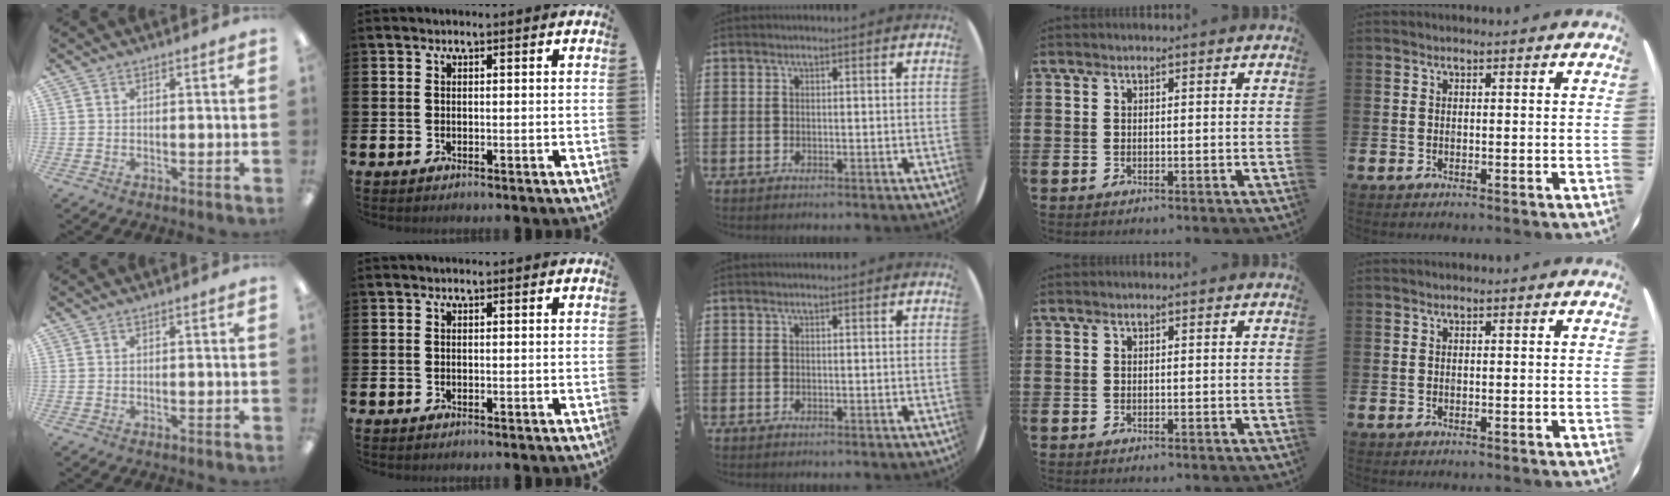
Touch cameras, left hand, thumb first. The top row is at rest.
{}